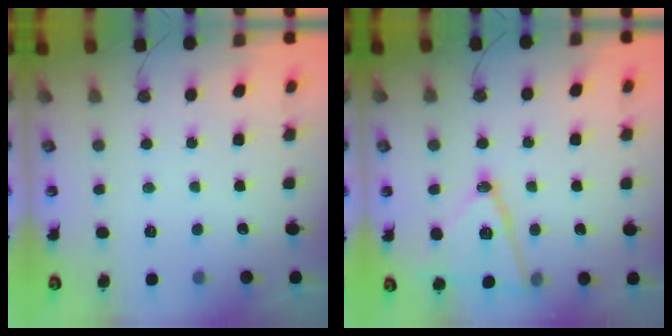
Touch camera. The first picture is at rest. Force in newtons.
{"total": 14.6, "press": 14.2, "slide": 3.4}